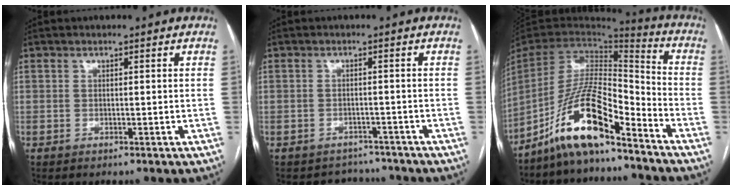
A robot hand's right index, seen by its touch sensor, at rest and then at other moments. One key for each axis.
{"total": 3.7, "fx": -3.3, "fy": 1.5, "fz": -0.8, "tx": 0.011, "ty": 0.016, "tz": -0.047}
{"total": 14.4, "fx": -10.3, "fy": 2.3, "fz": 9.7, "tx": -0.193, "ty": 0.012, "tz": -0.191}